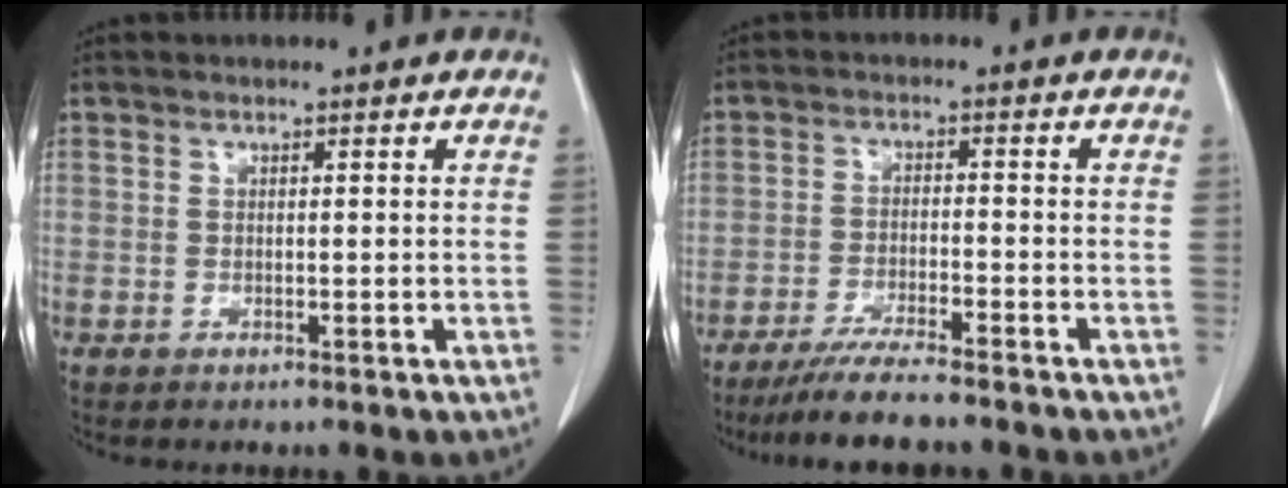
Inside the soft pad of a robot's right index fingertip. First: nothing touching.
{"total": 8.1, "force": [-6.9, -0.1, 4.2], "torque": [-0.067, -0.023, -0.117]}